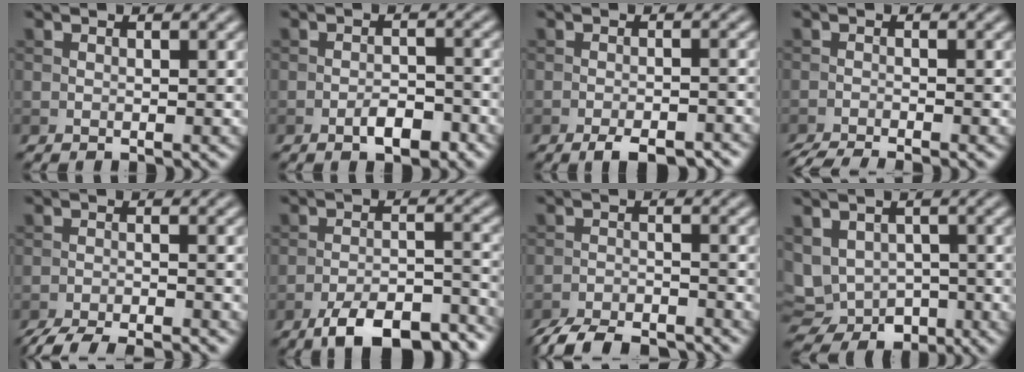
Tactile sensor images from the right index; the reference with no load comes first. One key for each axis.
{"total": 2.8, "fx": -1.6, "fy": 1.1, "fz": 2.0, "tx": -0.028, "ty": 0.006, "tz": -0.028}
{"total": 4.3, "fx": -3.2, "fy": 1.1, "fz": 2.6, "tx": -0.044, "ty": -0.004, "tz": -0.046}
{"total": 4.6, "fx": -4.0, "fy": 0.5, "fz": 2.1, "tx": -0.037, "ty": -0.017, "tz": -0.074}
{"total": 6.8, "fx": -6.2, "fy": 1.0, "fz": 2.5, "tx": -0.044, "ty": -0.016, "tz": -0.098}
{"total": 10.2, "fx": -8.0, "fy": 3.1, "fz": 5.5, "tx": -0.083, "ty": -0.005, "tz": -0.124}
{"total": 6.7, "fx": -6.1, "fy": 1.5, "fz": 2.3, "tx": -0.038, "ty": -0.013, "tz": -0.110}
{"total": 5.5, "fx": -1.2, "fy": 4.5, "fz": 3.1, "tx": -0.053, "ty": -0.009, "tz": -0.013}